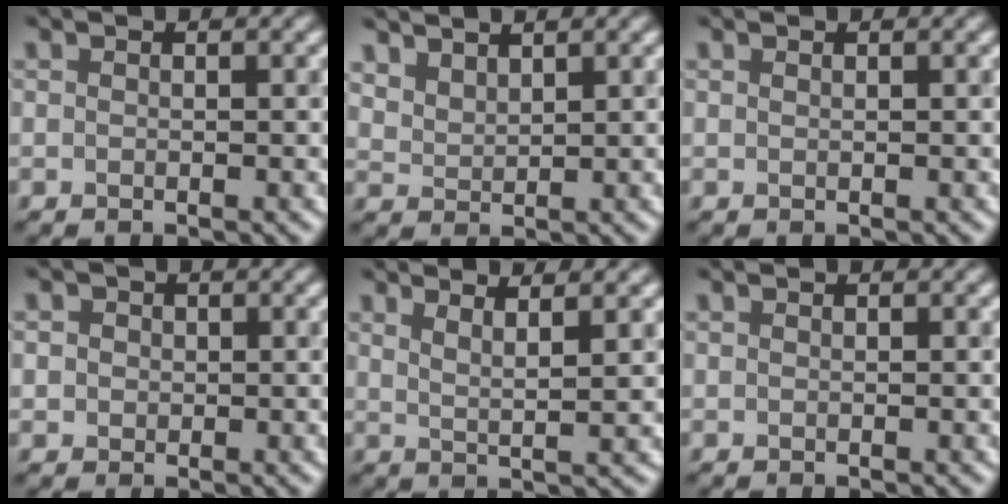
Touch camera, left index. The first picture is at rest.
{"total": 2.5, "force": [2.2, 0.9, 0.8], "torque": [-0.019, 0.001, 0.052]}
{"total": 0.0}
{"total": 2.5, "force": [0.9, 2.1, 1.0], "torque": [-0.008, 0.011, 0.003]}
{"total": 3.0, "force": [2.1, 0.6, 2.1], "torque": [-0.024, 0.001, 0.030]}
{"total": 0.0}